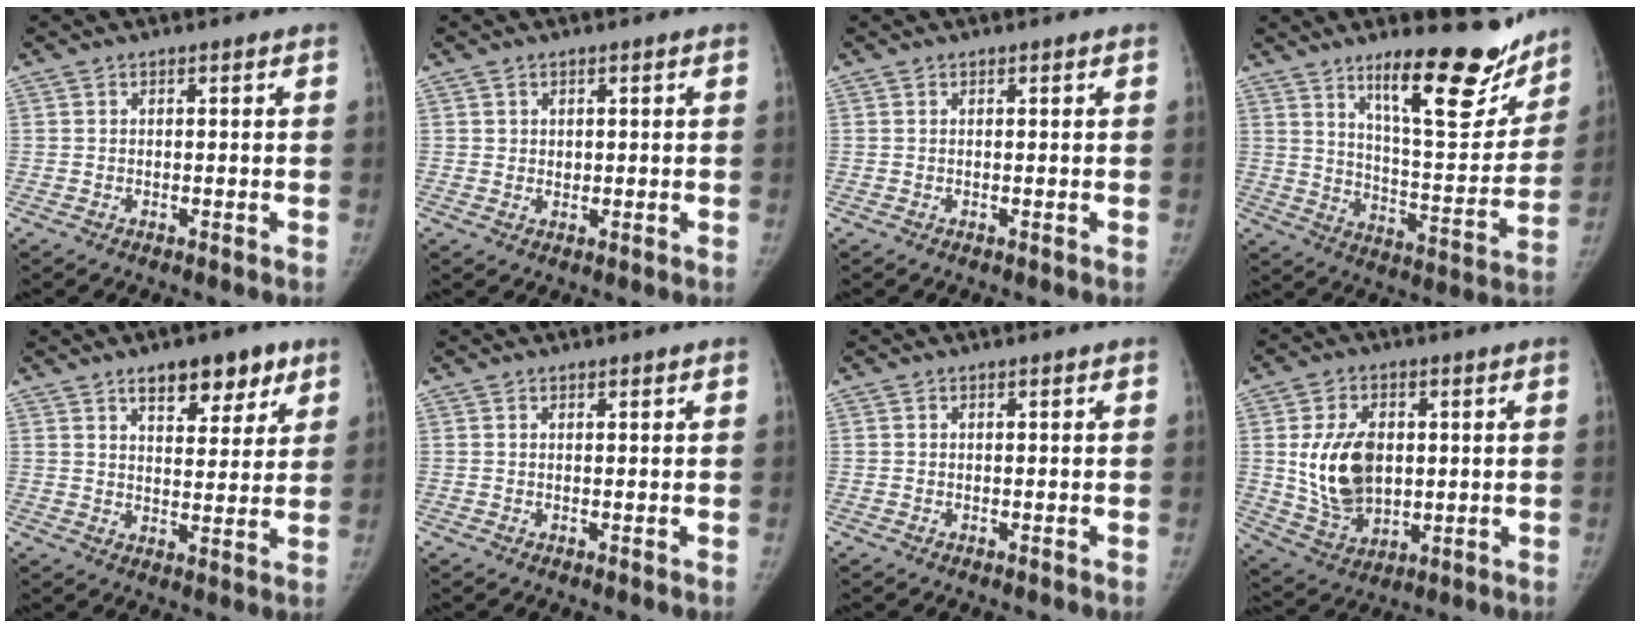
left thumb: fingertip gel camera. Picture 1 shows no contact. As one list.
[{"total": 1.4, "force": [0.6, 1.2, 0.3], "torque": [0.006, -0.002, 0.007]}, {"total": 0.0}, {"total": 20.5, "force": [14.1, 6.2, 13.6], "torque": [-0.143, -0.099, 0.216]}, {"total": 10.3, "force": [6.3, 4.8, 6.6], "torque": [-0.060, -0.032, 0.093]}, {"total": 0.5, "force": [0.4, 0.2, 0.3], "torque": [-0.003, -0.002, 0.005]}, {"total": 0.0}, {"total": 13.7, "force": [1.4, 9.4, 9.9], "torque": [-0.147, -0.015, 0.039]}]